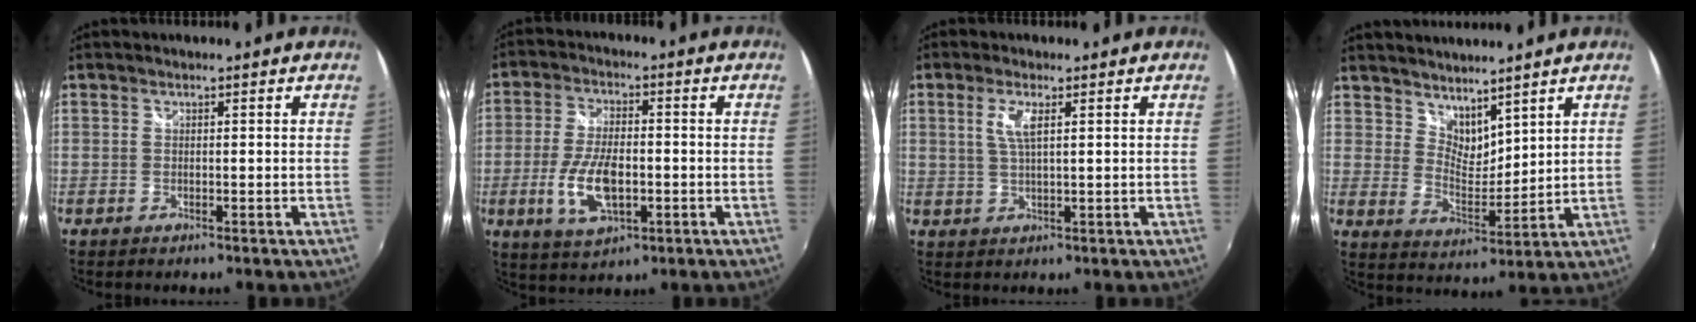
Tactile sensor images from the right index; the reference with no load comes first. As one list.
[{"total": 10.5, "force": [-2.7, 4.7, 9.0], "torque": [-0.184, -0.008, -0.046]}, {"total": 4.0, "force": [1.4, 0.8, 3.6], "torque": [-0.073, -0.001, 0.026]}, {"total": 7.0, "force": [5.9, 2.9, 2.4], "torque": [-0.031, -0.001, 0.112]}]